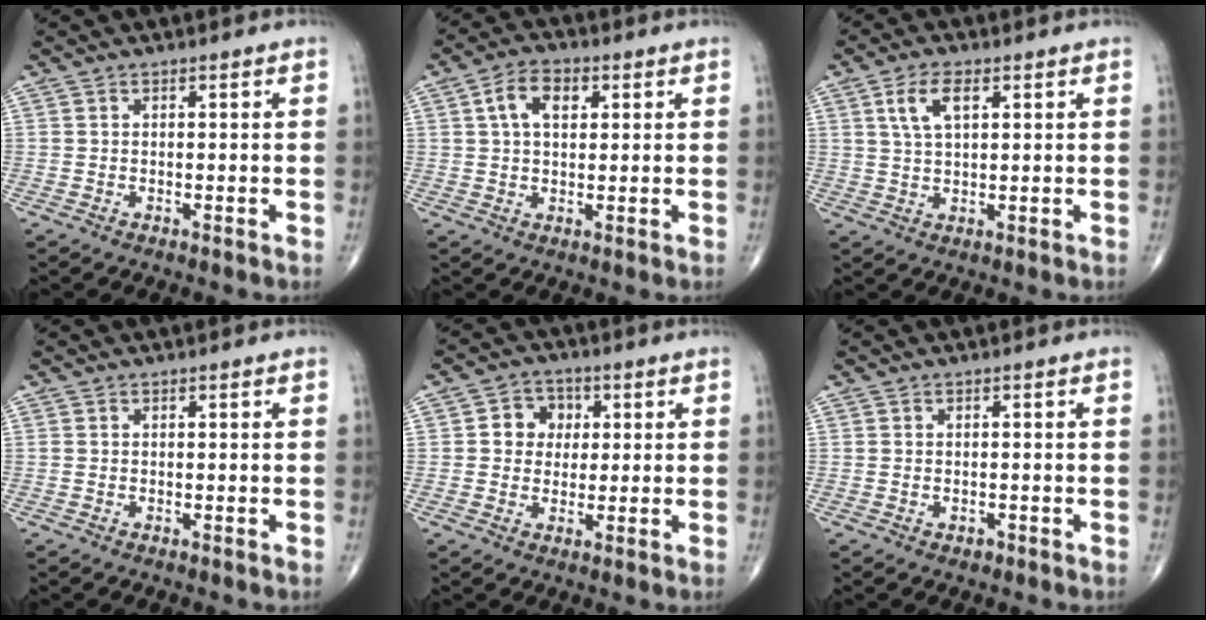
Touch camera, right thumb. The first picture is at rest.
{"total": 6.7, "force": [2.1, 4.0, 4.9], "torque": [-0.075, 0.007, 0.033]}
{"total": 5.9, "force": [2.3, 2.8, 4.7], "torque": [-0.087, -0.003, 0.047]}
{"total": 0.0}
{"total": 6.1, "force": [1.1, 5.3, 2.7], "torque": [-0.005, 0.005, 0.011]}
{"total": 1.0, "force": [-0.5, 0.8, 0.5], "torque": [-0.006, 0.006, -0.004]}